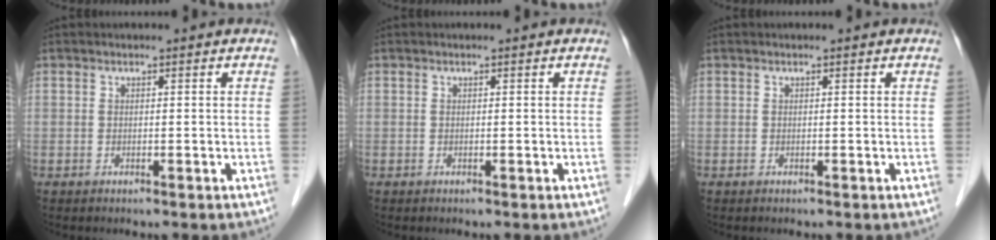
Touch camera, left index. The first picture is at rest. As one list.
[{"total": 0.0}, {"total": 0.0}]